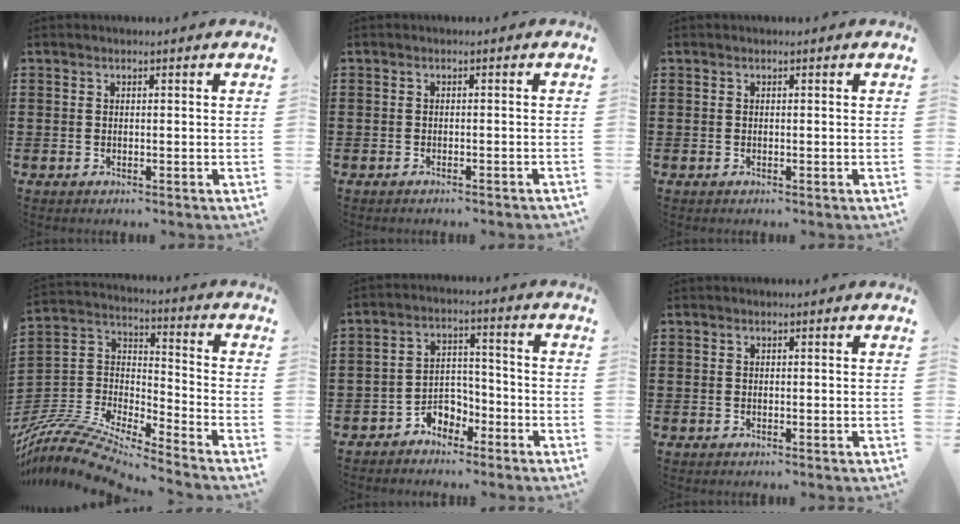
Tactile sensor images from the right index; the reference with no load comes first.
{"total": 0.9, "force": [-0.8, -0.1, 0.3], "torque": [-0.007, -0.004, -0.016]}
{"total": 0.0}
{"total": 10.8, "force": [-10.0, 1.3, 3.7], "torque": [-0.097, 0.008, -0.209]}
{"total": 4.1, "force": [-3.1, 2.5, 1.0], "torque": [-0.025, 0.013, -0.063]}
{"total": 0.0}